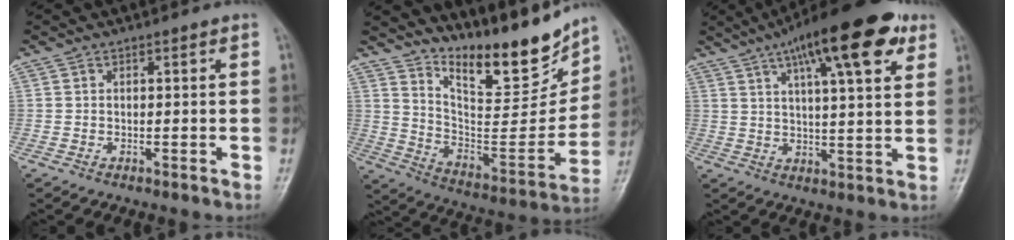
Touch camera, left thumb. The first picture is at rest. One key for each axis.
{"total": 18.9, "fx": 15.1, "fy": 5.4, "fz": 10.1, "tx": -0.110, "ty": -0.106, "tz": 0.257}
{"total": 18.4, "fx": 9.8, "fy": 5.1, "fz": 14.7, "tx": -0.207, "ty": -0.012, "tz": 0.145}